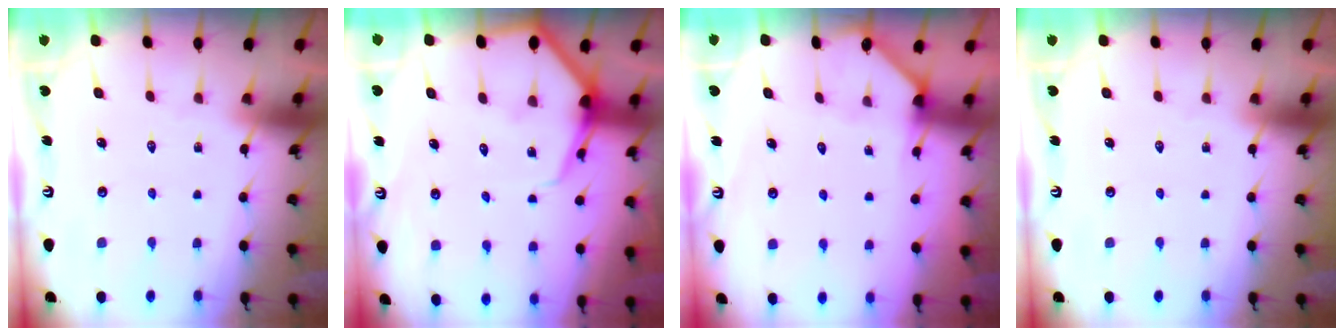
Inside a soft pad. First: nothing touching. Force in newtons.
{"total": 7.0, "press": 6.9, "slide": 0.7}
{"total": 2.0, "press": 2.0, "slide": 0.1}
{"total": 0.0}